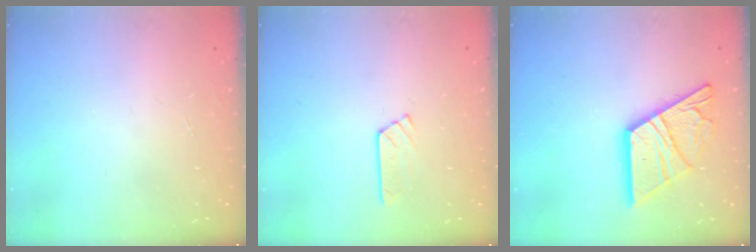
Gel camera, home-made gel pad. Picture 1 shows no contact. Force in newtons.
{"total": 5.6, "press": 5.6, "slide": 0.6}
{"total": 18.9, "press": 18.8, "slide": 1.8}